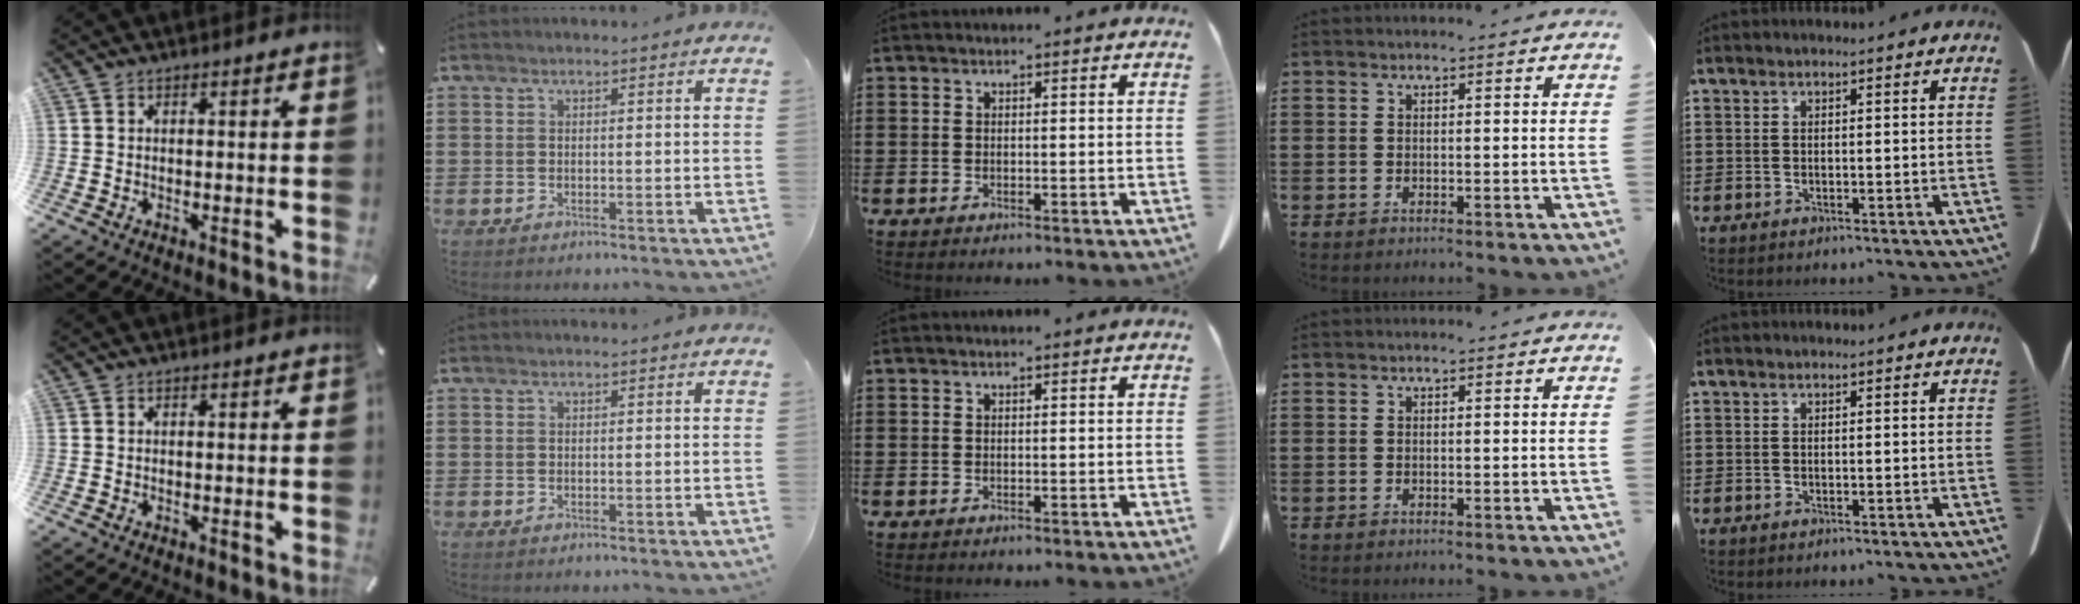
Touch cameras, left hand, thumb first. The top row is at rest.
{}